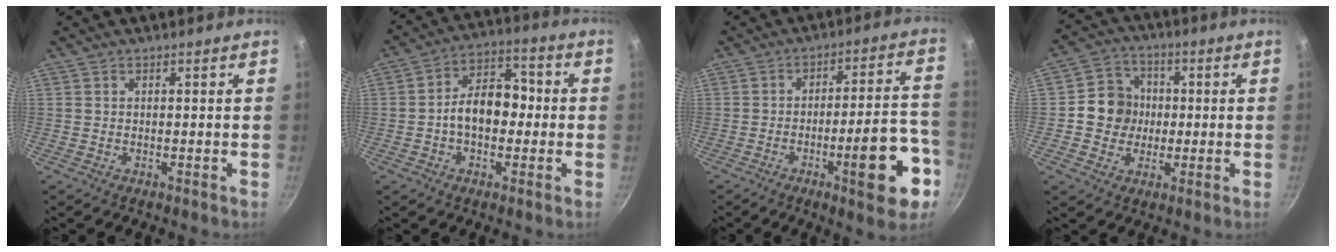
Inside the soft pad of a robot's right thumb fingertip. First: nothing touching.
{"total": 10.8, "force": [-1.0, 7.3, 7.9], "torque": [-0.083, 0.038, -0.029]}
{"total": 15.4, "force": [-6.5, 4.2, 13.4], "torque": [-0.159, 0.044, -0.089]}
{"total": 8.9, "force": [-0.1, 8.2, 3.4], "torque": [-0.017, 0.016, -0.018]}